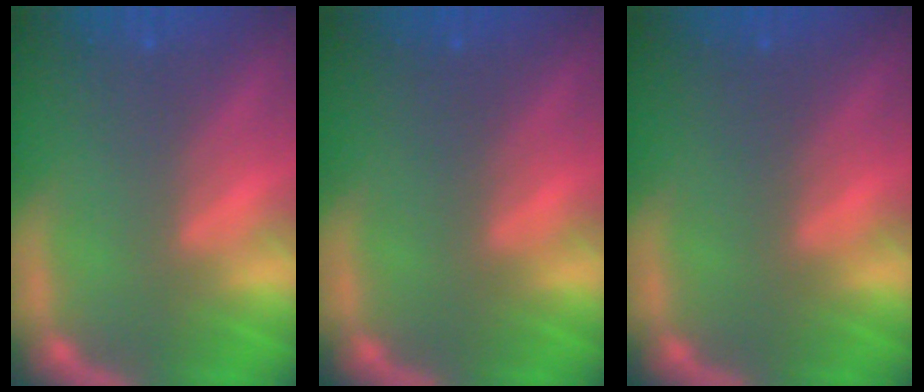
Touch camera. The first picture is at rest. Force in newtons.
{"total": 0.0}
{"total": 0.0}